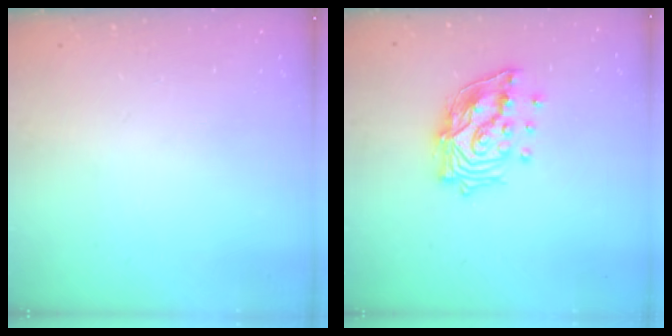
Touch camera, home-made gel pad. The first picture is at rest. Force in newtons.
{"total": 16.3, "press": 16.2, "slide": 2.1}